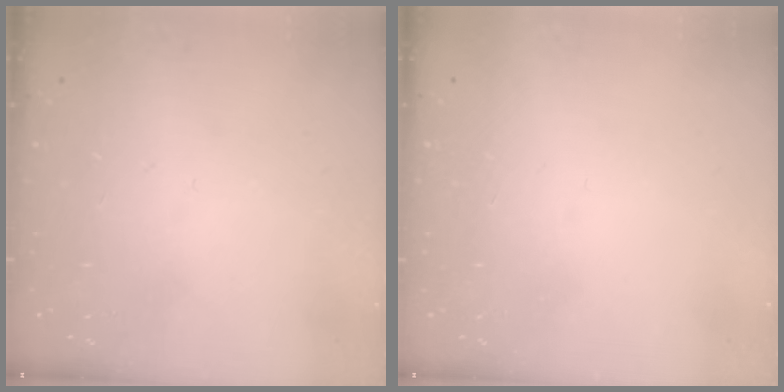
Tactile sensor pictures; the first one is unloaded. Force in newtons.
{"total": 1.5, "press": 1.5, "slide": 0.1}